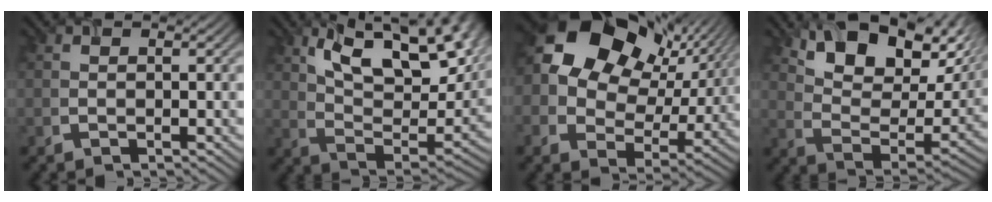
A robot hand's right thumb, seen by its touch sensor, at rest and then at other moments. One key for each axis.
{"total": 16.3, "fx": 9.5, "fy": 6.7, "fz": 11.5, "tx": -0.205, "ty": 0.004, "tz": 0.154}
{"total": 17.0, "fx": 6.7, "fy": 12.0, "fz": 10.0, "tx": -0.200, "ty": 0.026, "tz": 0.121}
{"total": 14.9, "fx": 9.5, "fy": 6.6, "fz": 9.3, "tx": -0.166, "ty": -0.002, "tz": 0.154}